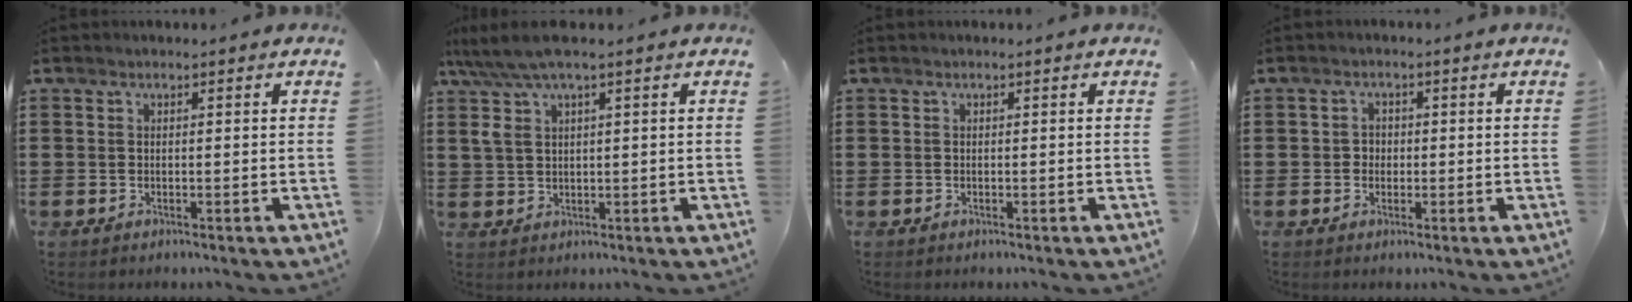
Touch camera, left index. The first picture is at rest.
{"total": 4.6, "force": [2.4, 1.3, 3.8], "torque": [-0.087, 0.004, 0.040]}
{"total": 0.0}
{"total": 1.6, "force": [-0.1, 1.5, 0.5], "torque": [-0.015, 0.006, -0.005]}